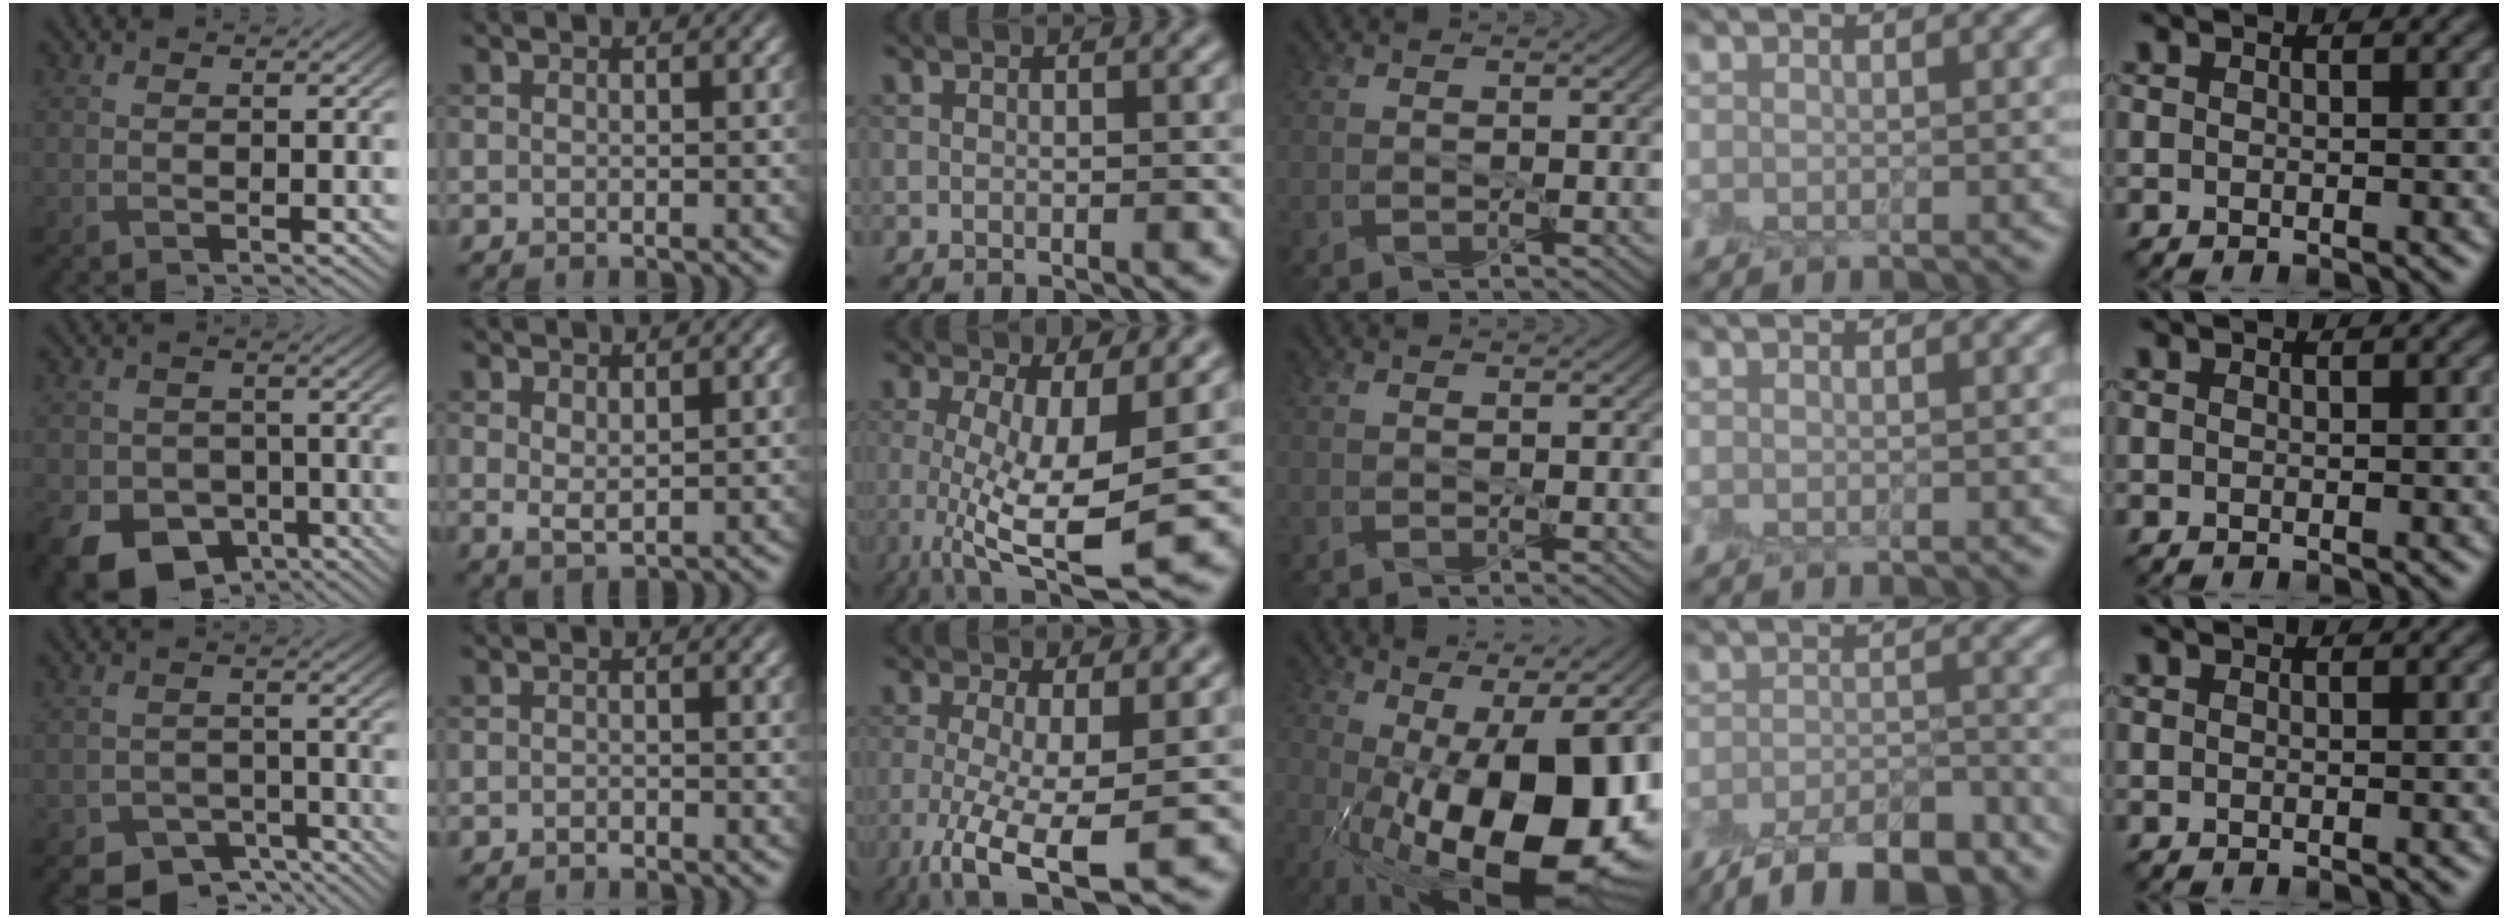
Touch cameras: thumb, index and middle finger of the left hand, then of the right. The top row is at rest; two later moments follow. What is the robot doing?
{"motion": "peel", "object": "envelope seal"}